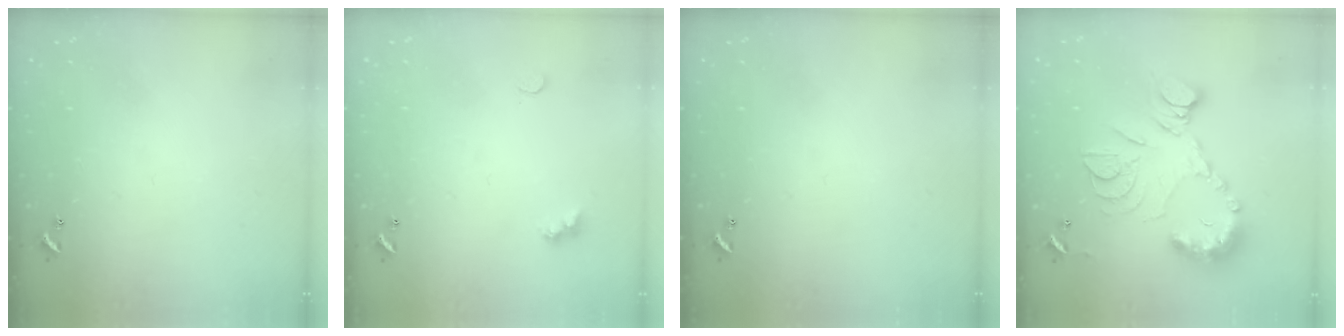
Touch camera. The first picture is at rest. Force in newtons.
{"total": 6.5, "press": 6.4, "slide": 1.0}
{"total": 0.0}
{"total": 17.0, "press": 17.0, "slide": 1.0}